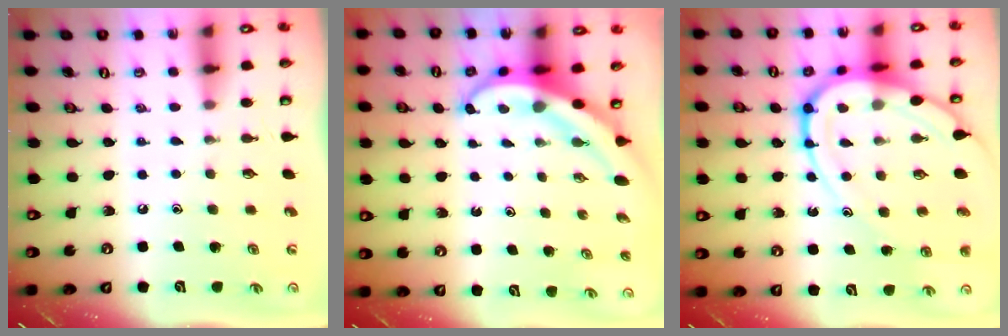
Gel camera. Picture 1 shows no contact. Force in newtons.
{"total": 5.8, "press": 5.8, "slide": 0.8}
{"total": 15.1, "press": 15.0, "slide": 1.5}